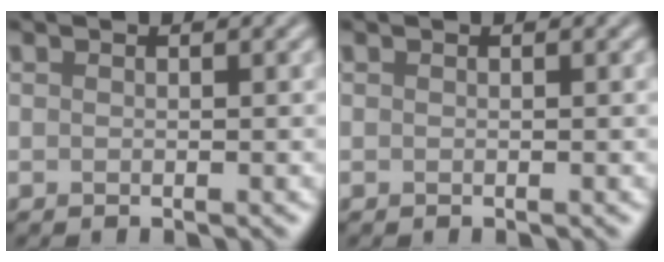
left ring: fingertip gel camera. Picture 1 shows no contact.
{"total": 0.0}